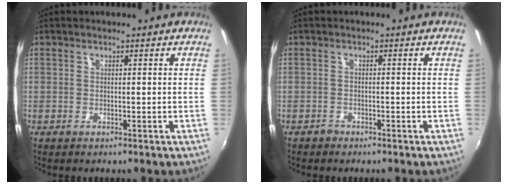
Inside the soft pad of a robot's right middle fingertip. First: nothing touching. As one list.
[{"total": 1.1, "force": [-0.9, 0.6, 0.0], "torque": [-0.003, 0.000, -0.017]}]